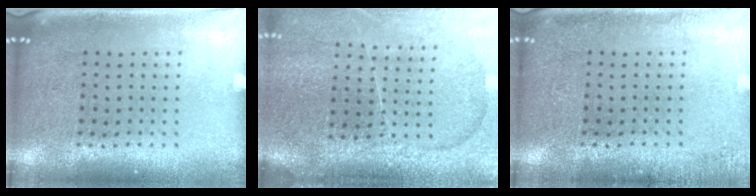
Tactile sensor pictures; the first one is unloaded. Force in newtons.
{"total": 4.2, "press": 3.5, "slide": 2.2}
{"total": 1.6, "press": 1.6, "slide": 0.3}